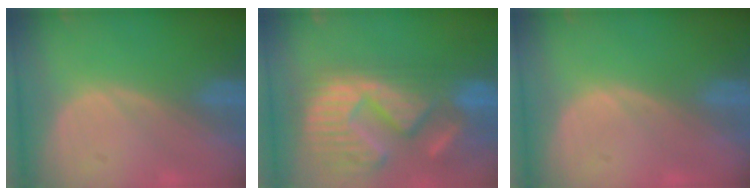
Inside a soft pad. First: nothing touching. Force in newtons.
{"total": 15.4, "press": 12.6, "slide": 8.8}
{"total": 0.0}